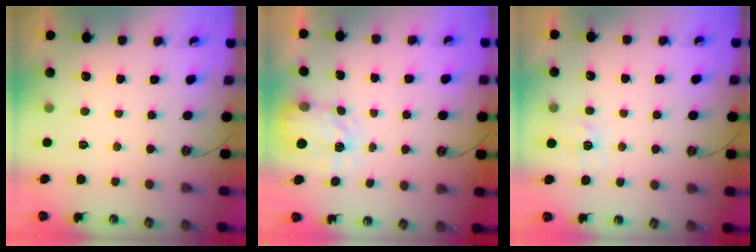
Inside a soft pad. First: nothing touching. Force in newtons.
{"total": 4.0, "press": 3.9, "slide": 0.7}
{"total": 5.5, "press": 5.5, "slide": 0.8}